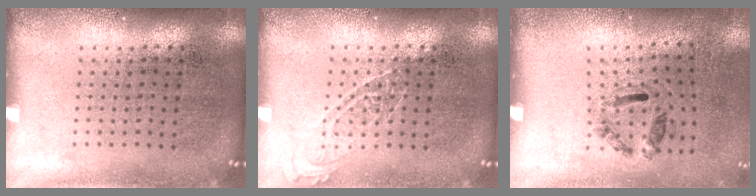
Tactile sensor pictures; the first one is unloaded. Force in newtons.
{"total": 1.5, "press": 1.4, "slide": 0.2}
{"total": 1.3, "press": 0.6, "slide": 1.1}